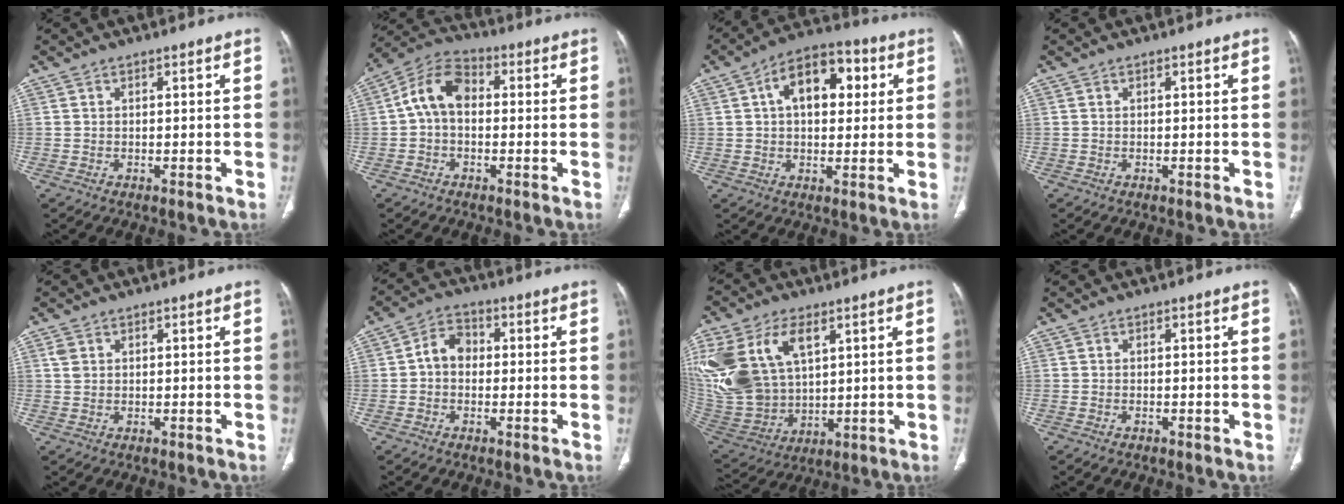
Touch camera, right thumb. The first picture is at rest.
{"total": 8.9, "force": [0.3, 6.0, 6.5], "torque": [-0.108, 0.028, -0.009]}
{"total": 12.8, "force": [3.3, 7.6, 9.7], "torque": [-0.124, 0.019, 0.046]}
{"total": 0.0}
{"total": 1.7, "force": [0.6, 1.2, 0.9], "torque": [-0.022, 0.003, 0.018]}
{"total": 5.3, "force": [-0.2, 4.2, 3.3], "torque": [-0.040, 0.019, -0.014]}
{"total": 23.9, "force": [8.8, 15.1, 16.3], "torque": [-0.367, -0.004, 0.185]}
{"total": 0.0}